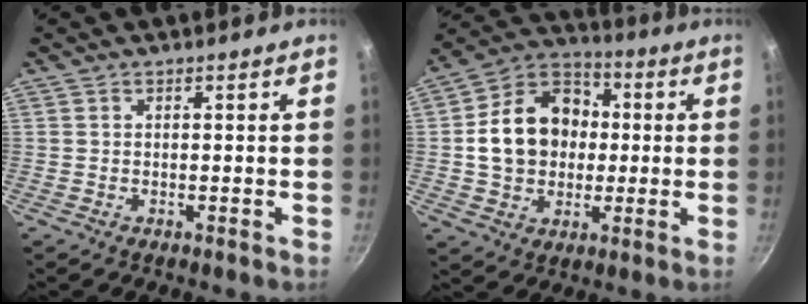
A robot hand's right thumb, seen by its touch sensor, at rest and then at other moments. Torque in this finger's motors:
{"motor_torque": [0.66, 2.99, 1.49, -0.04, 0.15]}